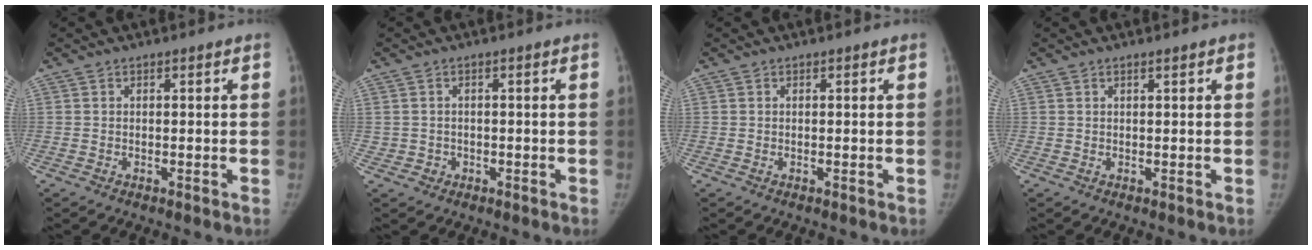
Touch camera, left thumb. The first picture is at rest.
{"total": 1.8, "force": [-0.6, 1.7, 0.1], "torque": [0.010, 0.008, -0.007]}
{"total": 0.0}
{"total": 0.6, "force": [0.4, 0.0, 0.4], "torque": [-0.002, 0.002, 0.006]}